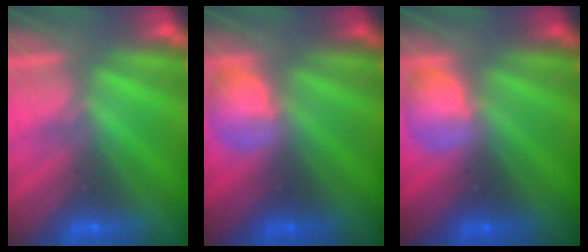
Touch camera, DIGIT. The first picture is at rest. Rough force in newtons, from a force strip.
{"total": 2.4}
{"total": 2.4}